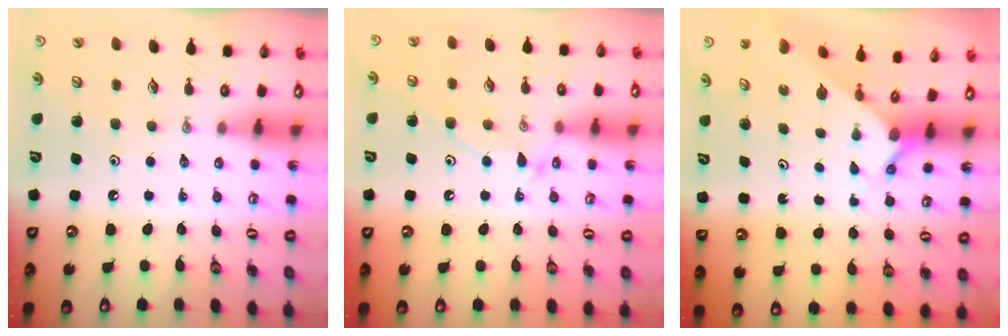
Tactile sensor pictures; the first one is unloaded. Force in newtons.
{"total": 11.2, "press": 11.1, "slide": 1.0}
{"total": 1.2, "press": 1.2, "slide": 0.1}